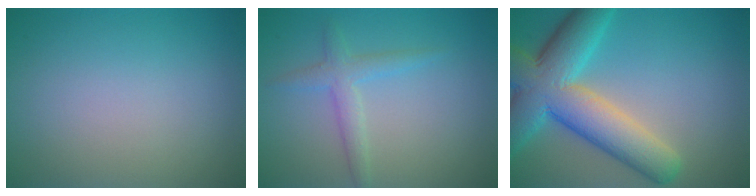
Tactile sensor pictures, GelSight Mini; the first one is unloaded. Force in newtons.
{"total": 2.3, "press": 2.3, "slide": 0.1}
{"total": 10.1, "press": 10.0, "slide": 0.6}